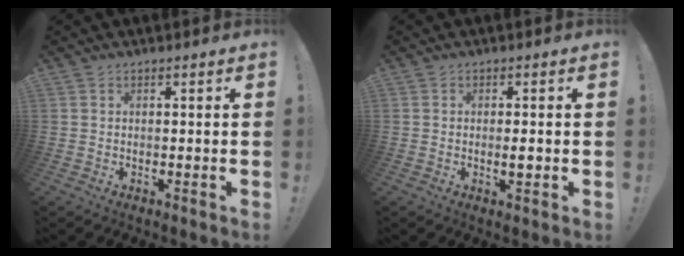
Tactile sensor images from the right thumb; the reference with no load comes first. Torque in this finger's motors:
{"motor_torque": [-0.31, -0.21, -0.06, 0.13, -0.02]}